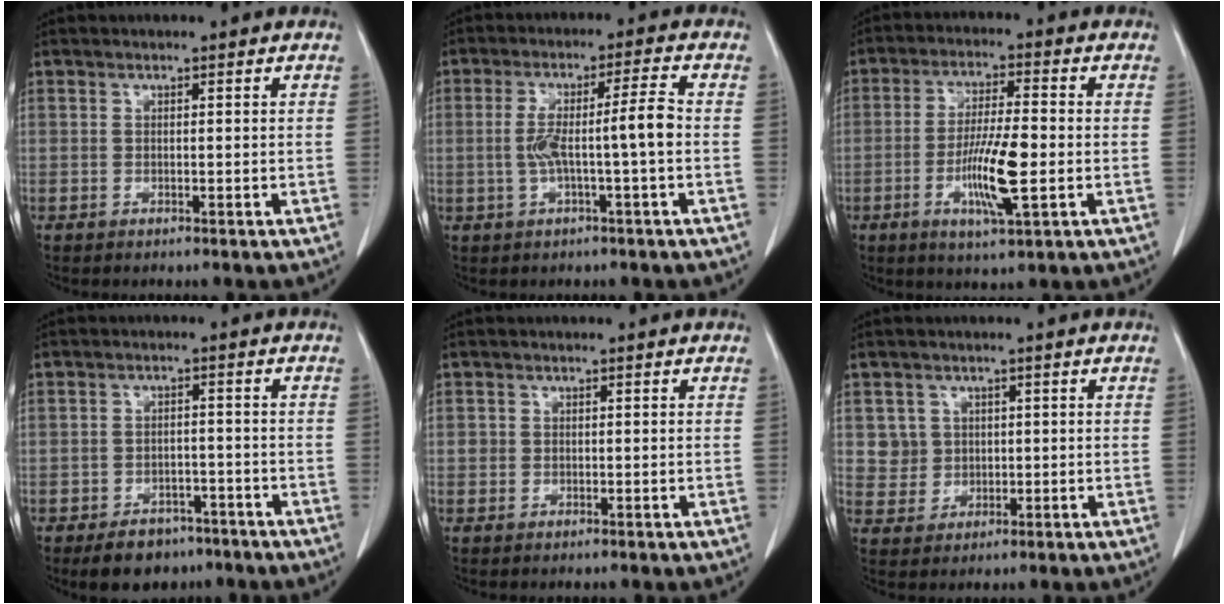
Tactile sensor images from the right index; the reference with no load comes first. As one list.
[{"total": 7.1, "force": [-1.0, -0.2, 7.0], "torque": [-0.133, 0.020, -0.013]}, {"total": 9.6, "force": [-2.4, 1.1, 9.2], "torque": [-0.173, -0.010, -0.044]}, {"total": 6.6, "force": [-4.8, 4.1, 2.2], "torque": [-0.033, 0.005, -0.067]}, {"total": 0.9, "force": [0.0, 0.9, 0.2], "torque": [0.003, 0.004, -0.002]}, {"total": 4.0, "force": [1.1, 3.9, 0.1], "torque": [0.006, 0.007, 0.025]}]